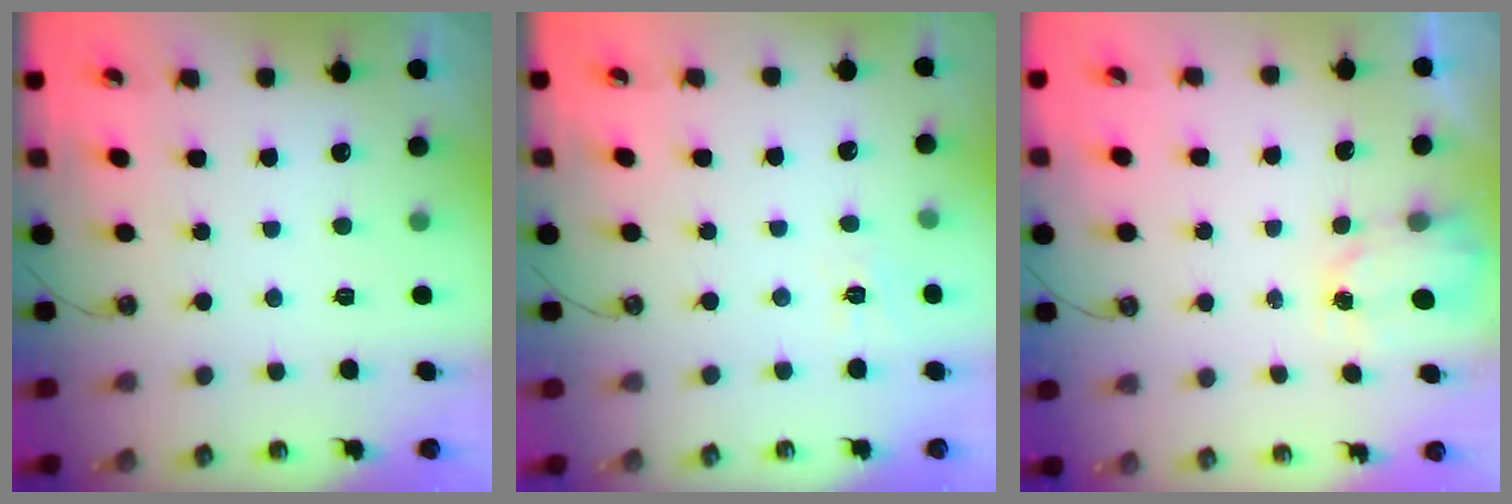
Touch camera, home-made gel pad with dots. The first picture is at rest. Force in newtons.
{"total": 3.8, "press": 3.8, "slide": 0.5}
{"total": 1.6, "press": 1.6, "slide": 0.3}